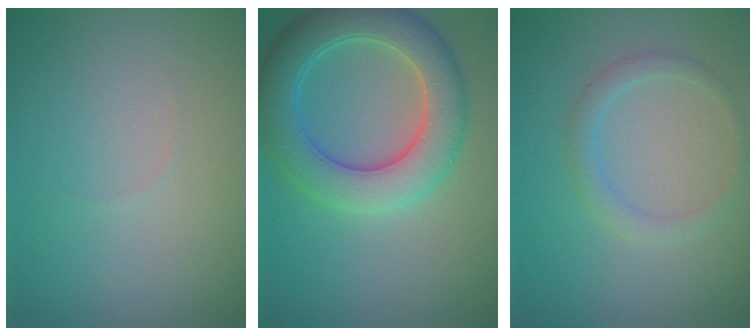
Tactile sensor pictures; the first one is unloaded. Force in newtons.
{"total": 6.8, "press": 6.8, "slide": 0.1}
{"total": 1.7, "press": 1.7, "slide": 0.1}